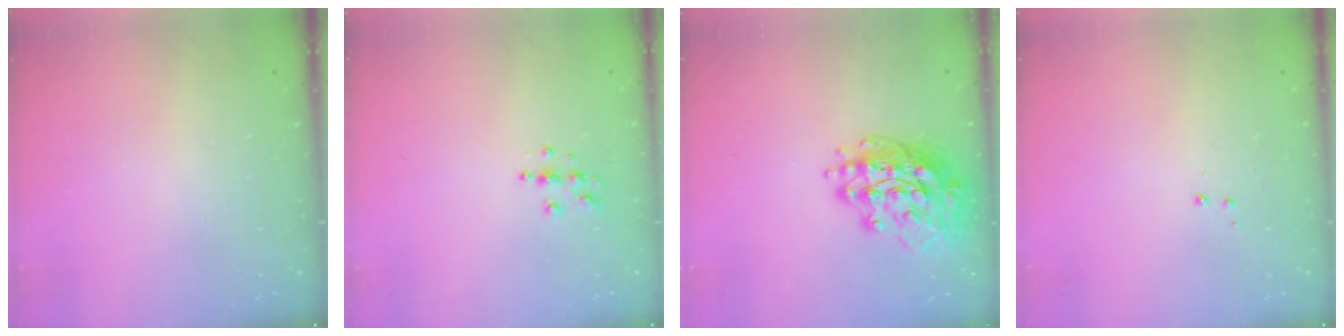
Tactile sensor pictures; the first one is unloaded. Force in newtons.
{"total": 4.6, "press": 4.6, "slide": 0.5}
{"total": 15.7, "press": 15.7, "slide": 1.3}
{"total": 3.0, "press": 2.9, "slide": 0.6}